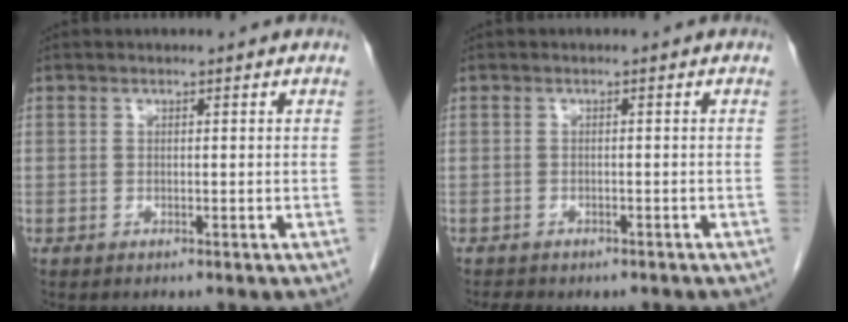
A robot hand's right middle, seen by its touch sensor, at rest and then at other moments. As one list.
[{"total": 3.8, "force": [-3.1, 1.6, 1.5], "torque": [-0.025, -0.004, -0.036]}]